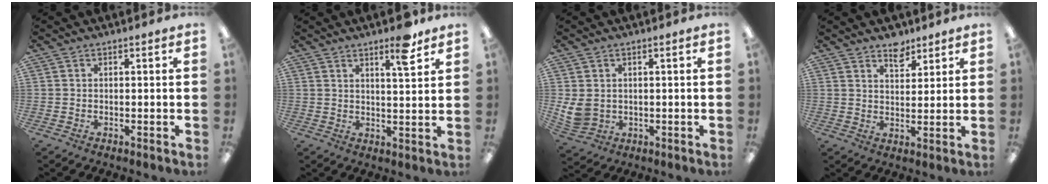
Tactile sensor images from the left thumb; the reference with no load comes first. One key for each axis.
{"total": 7.4, "fx": 5.2, "fy": 1.6, "fz": 5.1, "tx": -0.065, "ty": -0.029, "tz": 0.079}
{"total": 5.4, "fx": 1.4, "fy": 4.4, "fz": 2.7, "tx": -0.073, "ty": -0.005, "tz": 0.029}
{"total": 5.5, "fx": 4.4, "fy": 2.8, "fz": 1.8, "tx": -0.006, "ty": -0.027, "tz": 0.075}